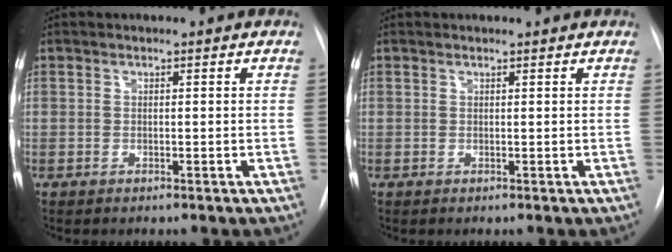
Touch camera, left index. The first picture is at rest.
{"total": 0.8, "force": [0.8, 0.0, 0.0], "torque": [-0.007, 0.009, 0.013]}